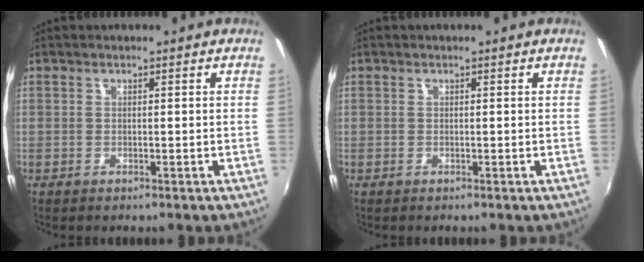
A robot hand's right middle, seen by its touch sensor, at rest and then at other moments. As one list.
[{"total": 0.0}]